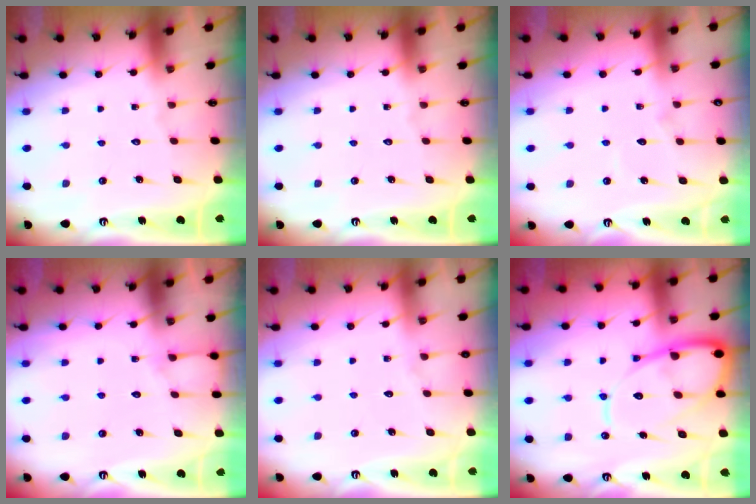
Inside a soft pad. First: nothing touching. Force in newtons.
{"total": 0.0}
{"total": 5.1, "press": 5.1, "slide": 0.5}
{"total": 3.9, "press": 3.9, "slide": 0.4}
{"total": 3.5, "press": 3.5, "slide": 0.5}
{"total": 14.8, "press": 14.7, "slide": 1.5}